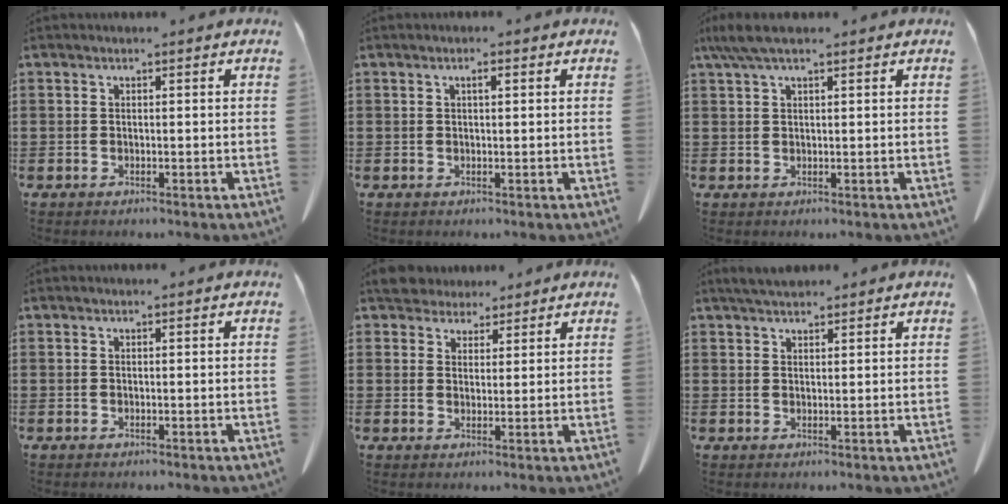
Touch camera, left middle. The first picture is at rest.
{"total": 1.1, "force": [0.4, 0.3, 1.0], "torque": [-0.020, 0.003, 0.006]}
{"total": 3.7, "force": [2.3, 0.8, 2.9], "torque": [-0.059, 0.004, 0.042]}
{"total": 0.0}
{"total": 4.8, "force": [4.4, 1.7, 0.7], "torque": [-0.024, -0.008, 0.083]}
{"total": 2.7, "force": [2.4, 0.6, 1.0], "torque": [-0.026, 0.001, 0.045]}